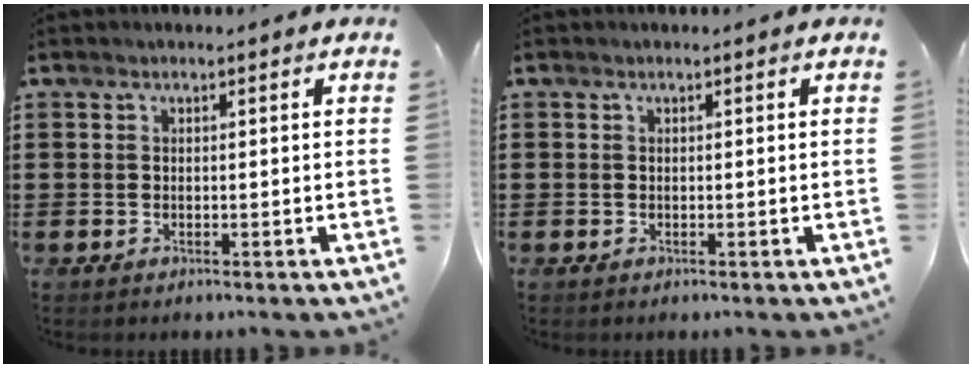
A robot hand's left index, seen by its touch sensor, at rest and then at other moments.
{"total": 0.0}